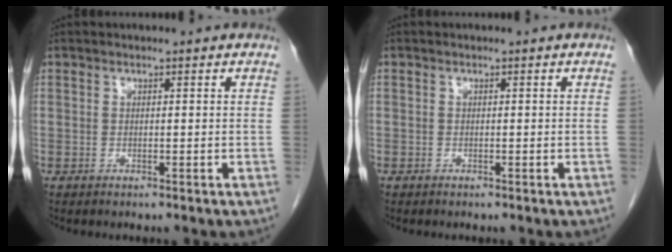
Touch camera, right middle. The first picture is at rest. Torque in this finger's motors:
{"motor_torque": [1.47, -0.67, 0.24, -0.21]}